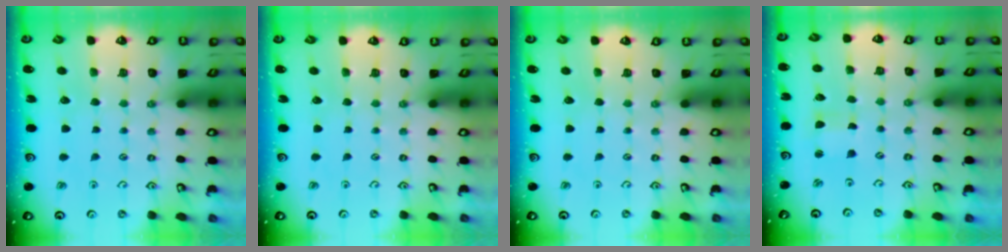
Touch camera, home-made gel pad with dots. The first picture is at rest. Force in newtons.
{"total": 0.0}
{"total": 0.0}
{"total": 2.1, "press": 2.1, "slide": 0.3}